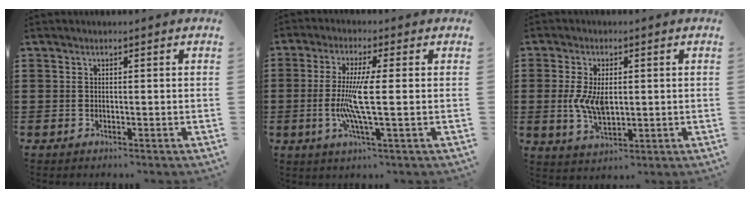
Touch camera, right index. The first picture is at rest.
{"total": 7.5, "force": [-0.9, 0.5, 7.5], "torque": [-0.159, -0.019, -0.026]}
{"total": 6.3, "force": [0.1, 3.3, 5.3], "torque": [-0.123, 0.002, -0.004]}